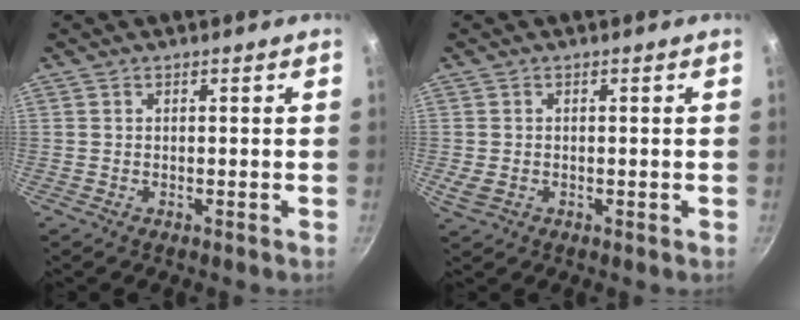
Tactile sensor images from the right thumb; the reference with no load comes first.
{"total": 3.0, "force": [-0.6, 2.1, 2.1], "torque": [-0.039, -0.001, -0.008]}